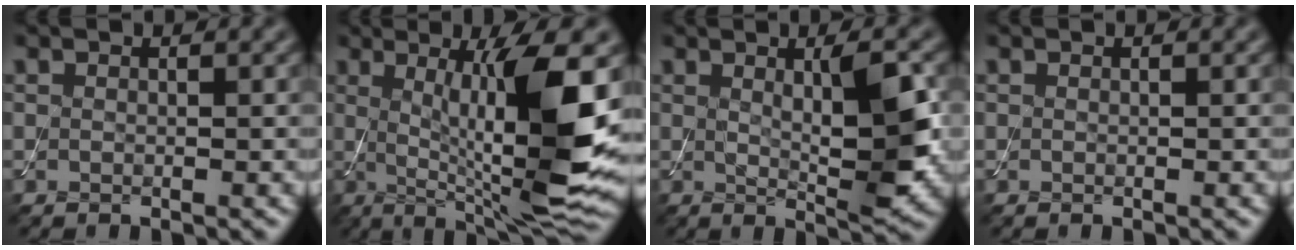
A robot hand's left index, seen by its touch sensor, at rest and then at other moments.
{"total": 11.6, "force": [0.7, 2.3, 11.3], "torque": [-0.172, -0.011, 0.022]}
{"total": 5.4, "force": [1.0, 1.1, 5.1], "torque": [-0.076, -0.005, 0.019]}
{"total": 0.0}